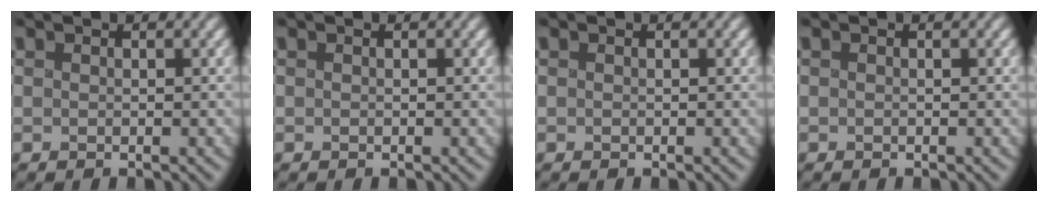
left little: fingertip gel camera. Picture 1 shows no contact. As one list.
[{"total": 0.0}, {"total": 0.0}, {"total": 0.0}]